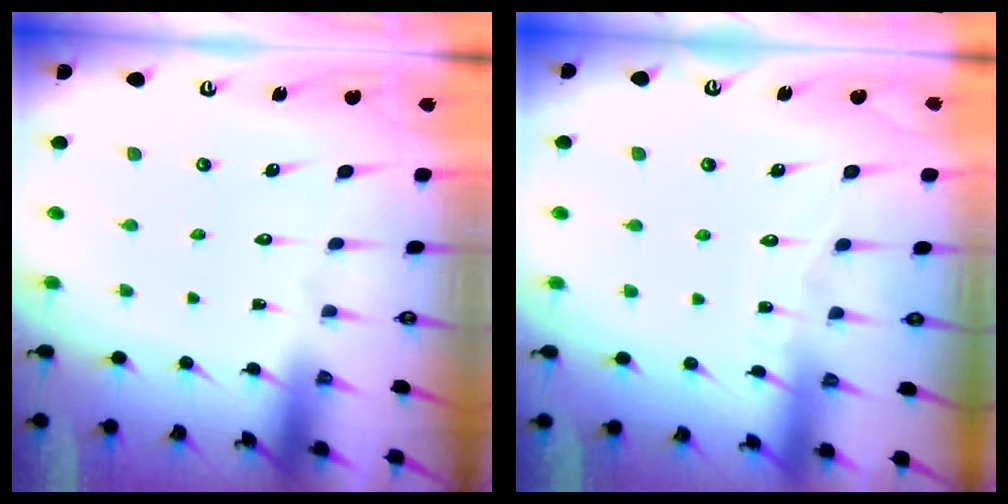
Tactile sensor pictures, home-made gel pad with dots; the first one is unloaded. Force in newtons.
{"total": 5.5, "press": 5.4, "slide": 0.6}